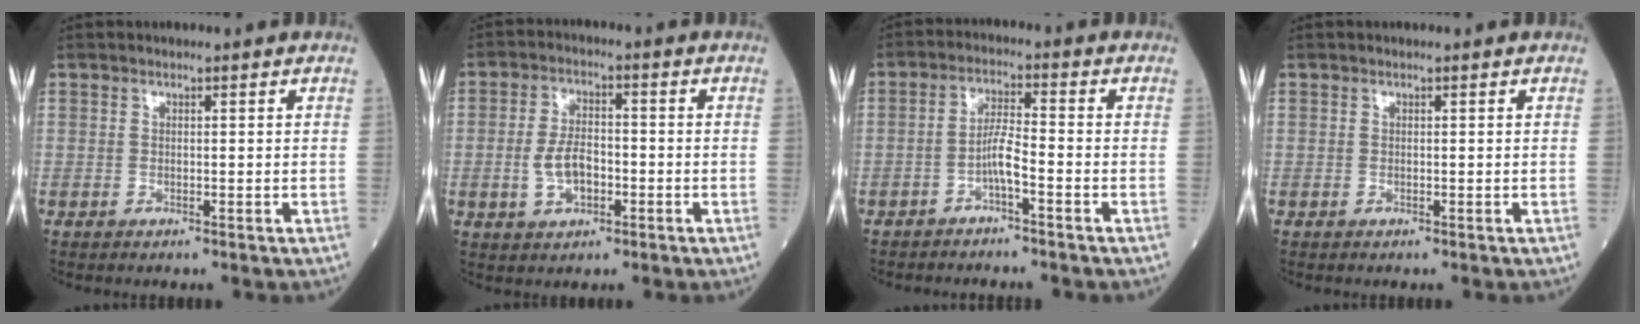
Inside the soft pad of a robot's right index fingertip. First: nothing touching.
{"total": 5.9, "force": [-1.6, 3.0, 4.8], "torque": [-0.098, 0.006, -0.028]}
{"total": 4.0, "force": [-2.1, 0.1, 3.4], "torque": [-0.064, 0.006, -0.043]}
{"total": 0.0}